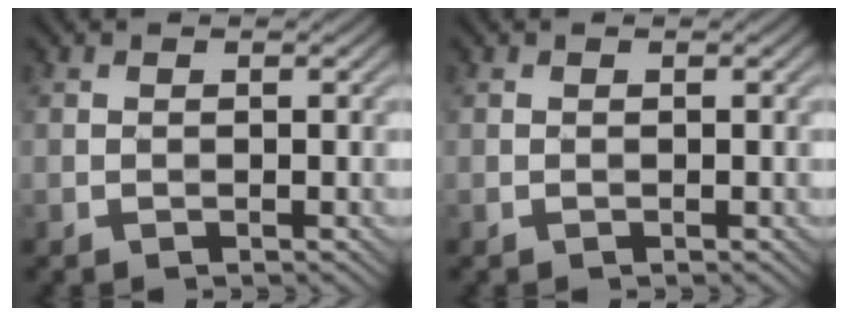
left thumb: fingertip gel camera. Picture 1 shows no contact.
{"total": 0.0}